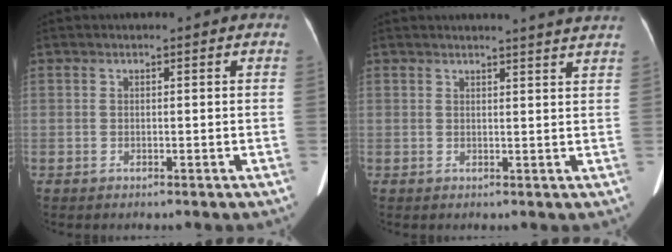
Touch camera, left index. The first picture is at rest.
{"total": 6.8, "force": [6.4, -1.0, 2.1], "torque": [-0.022, -0.026, 0.052]}